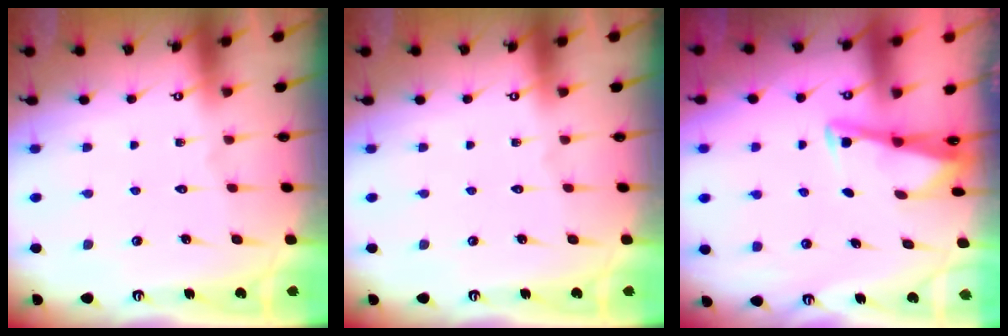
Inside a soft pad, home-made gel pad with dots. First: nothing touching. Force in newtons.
{"total": 0.0}
{"total": 2.8, "press": 2.8, "slide": 0.3}